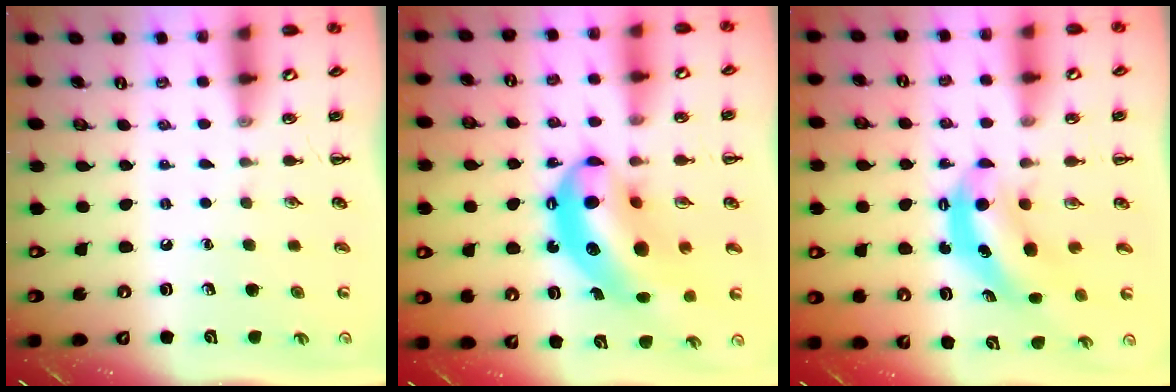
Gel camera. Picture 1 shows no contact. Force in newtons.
{"total": 15.7, "press": 15.0, "slide": 4.4}
{"total": 6.1, "press": 6.1, "slide": 0.5}